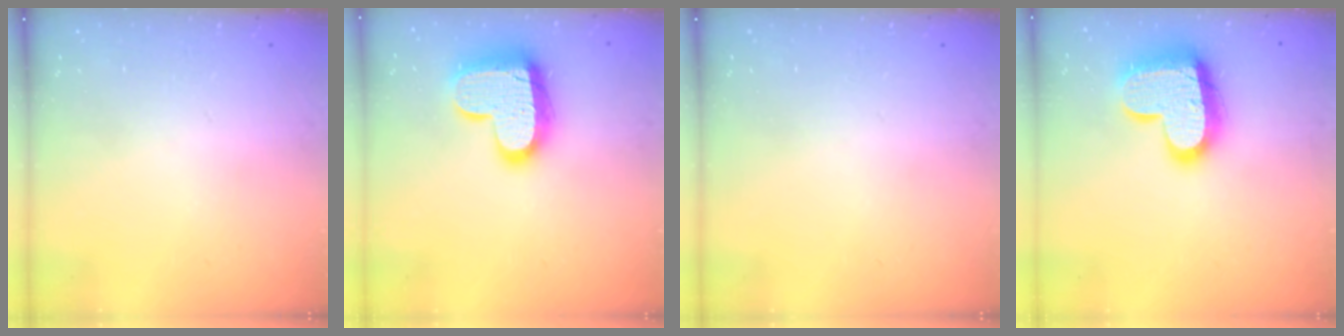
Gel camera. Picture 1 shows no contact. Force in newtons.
{"total": 17.1, "press": 17.0, "slide": 1.2}
{"total": 0.0}
{"total": 18.4, "press": 18.3, "slide": 1.7}